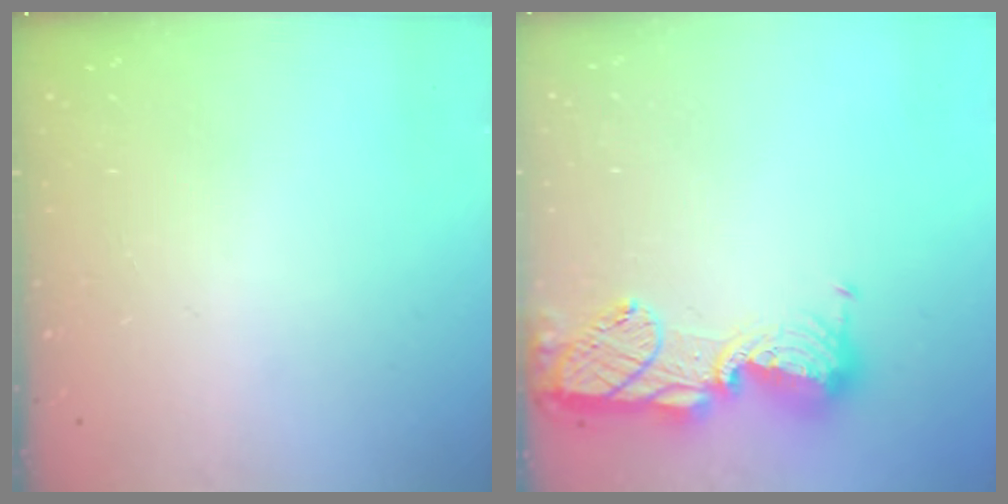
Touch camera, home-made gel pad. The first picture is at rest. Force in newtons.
{"total": 16.3, "press": 15.3, "slide": 5.7}